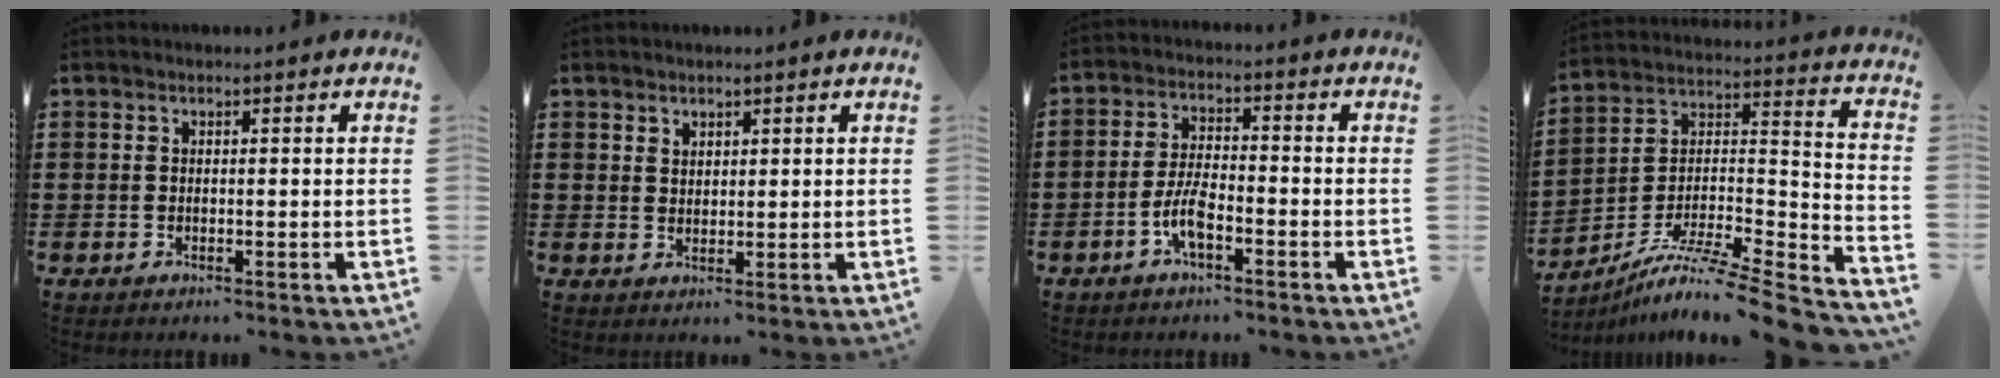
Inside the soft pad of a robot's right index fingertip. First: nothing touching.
{"total": 1.9, "force": [1.6, 1.1, 0.0], "torque": [-0.004, 0.004, 0.032]}
{"total": 5.5, "force": [-2.6, 2.0, 4.4], "torque": [-0.109, -0.001, -0.057]}
{"total": 8.6, "force": [-6.4, 1.1, 5.7], "torque": [-0.099, -0.005, -0.126]}